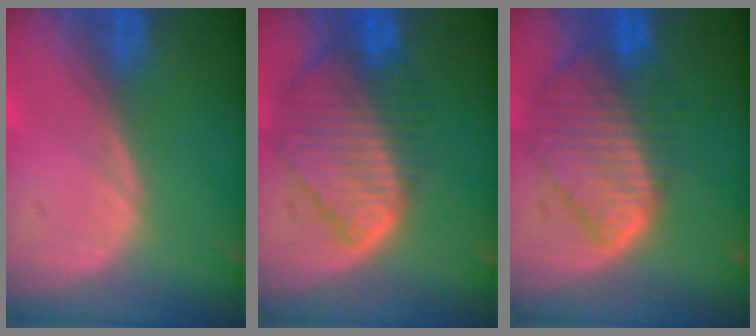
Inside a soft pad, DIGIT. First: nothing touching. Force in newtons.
{"total": 9.7, "press": 8.5, "slide": 4.7}
{"total": 9.7, "press": 8.5, "slide": 4.7}